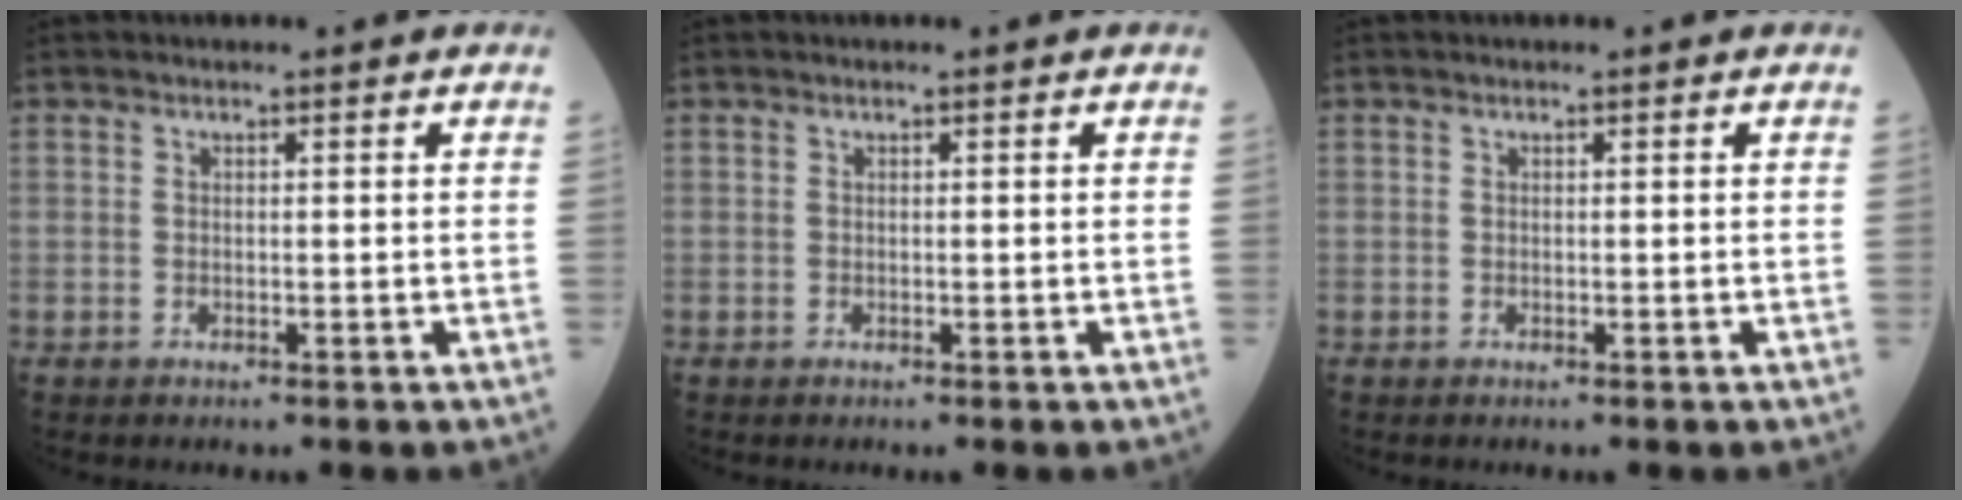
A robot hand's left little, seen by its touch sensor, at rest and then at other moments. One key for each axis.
{"total": 0.0}
{"total": 0.0}